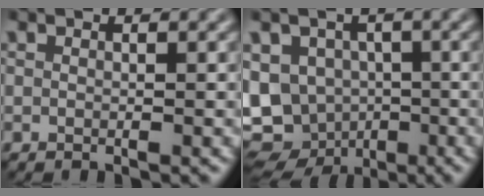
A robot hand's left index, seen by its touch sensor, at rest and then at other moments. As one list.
[{"total": 10.9, "force": [-4.2, 8.7, 4.9], "torque": [-0.079, -0.011, -0.083]}]